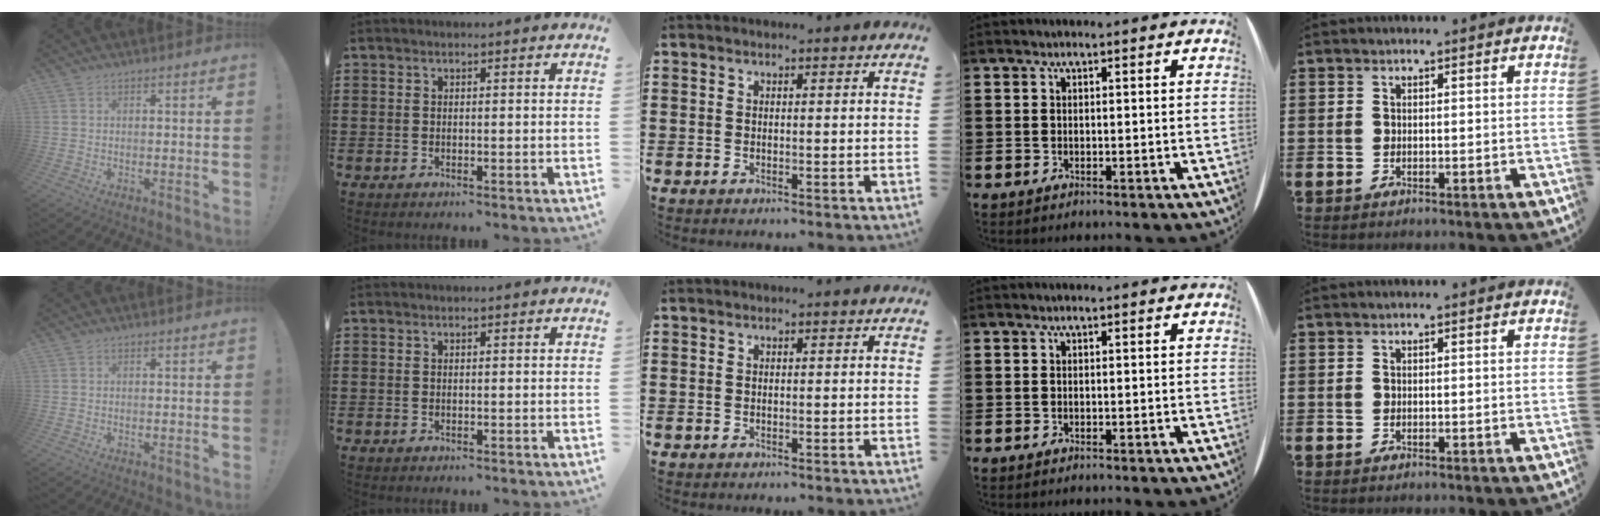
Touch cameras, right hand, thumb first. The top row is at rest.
{}